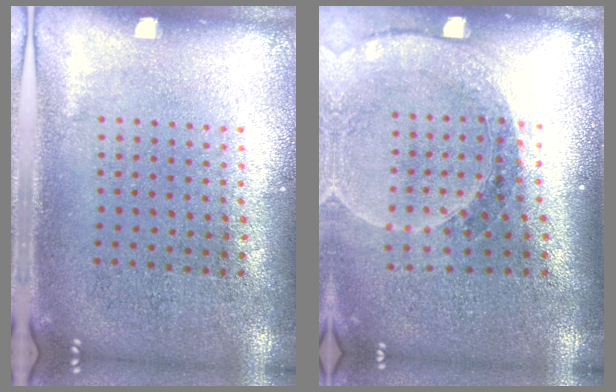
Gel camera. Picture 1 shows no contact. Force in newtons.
{"total": 1.7, "press": 1.7, "slide": 0.2}